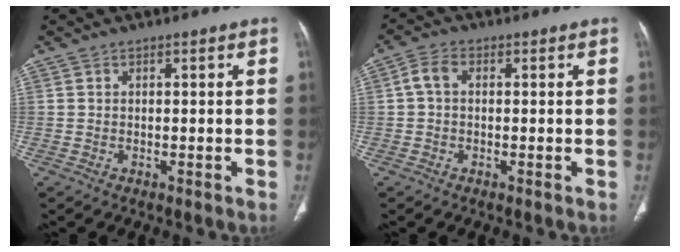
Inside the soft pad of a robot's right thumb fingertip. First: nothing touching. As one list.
[{"total": 3.2, "force": [0.2, 2.1, 2.4], "torque": [-0.046, 0.010, -0.002]}]